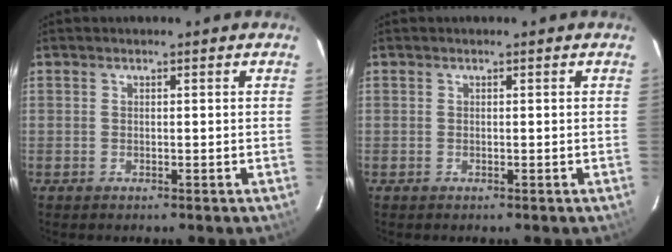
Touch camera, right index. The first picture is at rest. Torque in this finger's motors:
{"motor_torque": [0.14, 0.18, 0.04, 0.00]}